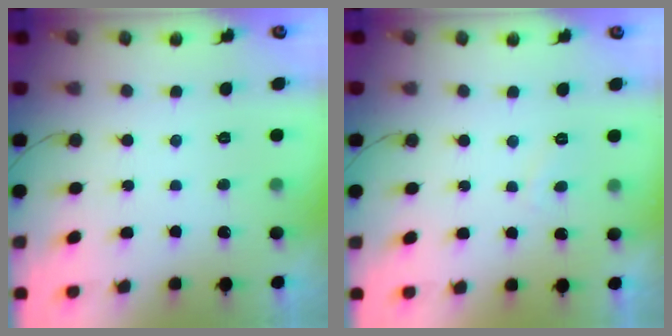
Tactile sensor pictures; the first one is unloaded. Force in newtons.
{"total": 1.6, "press": 1.5, "slide": 0.6}